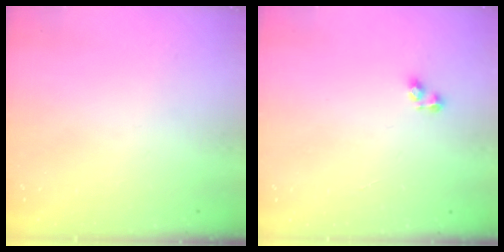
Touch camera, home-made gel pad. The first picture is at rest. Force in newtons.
{"total": 2.8, "press": 2.8, "slide": 0.6}